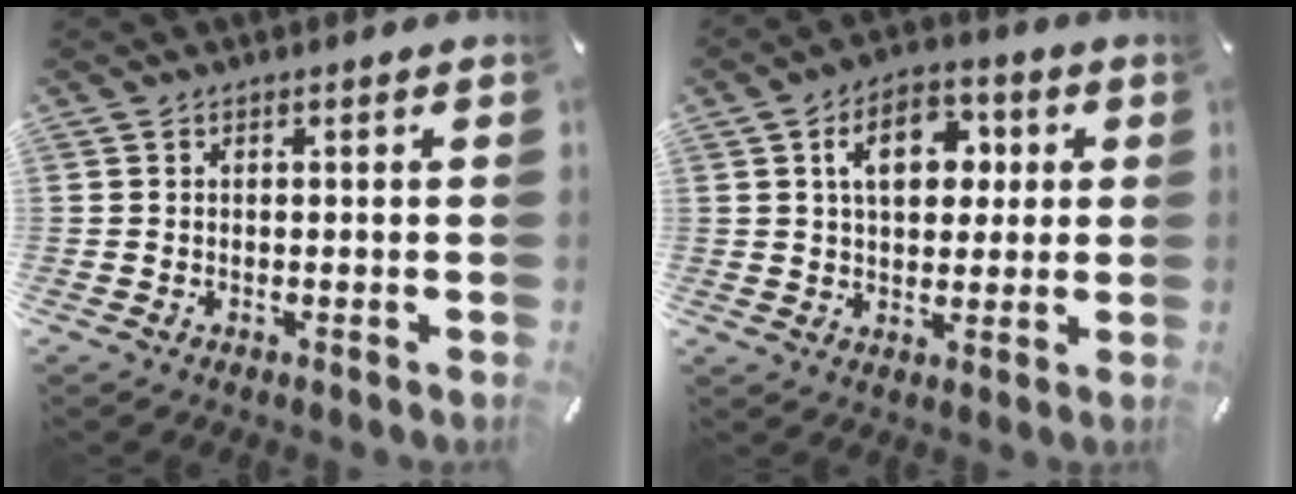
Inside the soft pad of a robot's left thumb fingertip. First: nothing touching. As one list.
[{"total": 10.8, "force": [2.9, 7.5, 7.2], "torque": [-0.107, 0.005, 0.046]}]